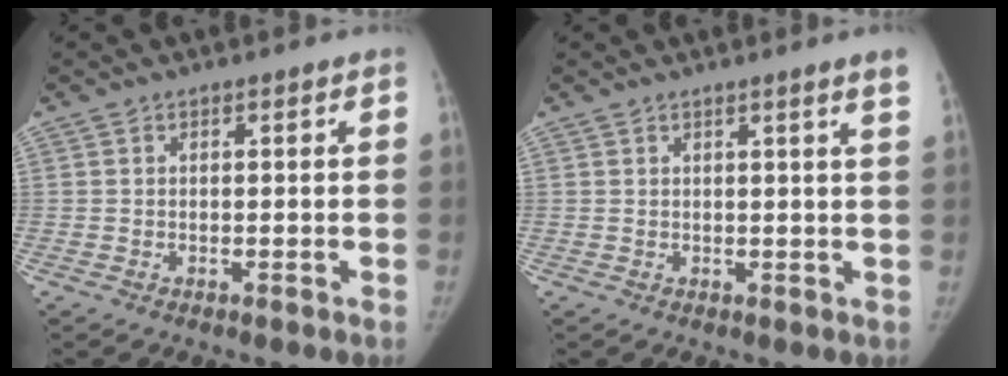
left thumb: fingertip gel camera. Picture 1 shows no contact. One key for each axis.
{"total": 2.8, "fx": 1.9, "fy": -0.6, "fz": 2.0, "tx": -0.027, "ty": -0.010, "tz": 0.023}